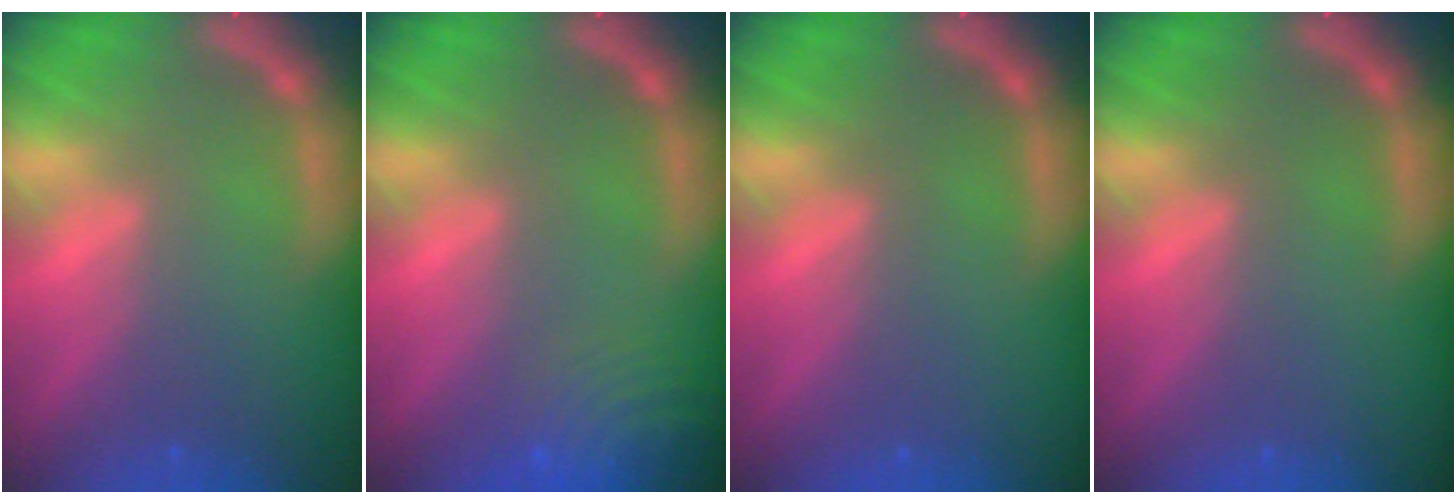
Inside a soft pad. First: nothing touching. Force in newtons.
{"total": 9.0}
{"total": 0.0}
{"total": 0.0}